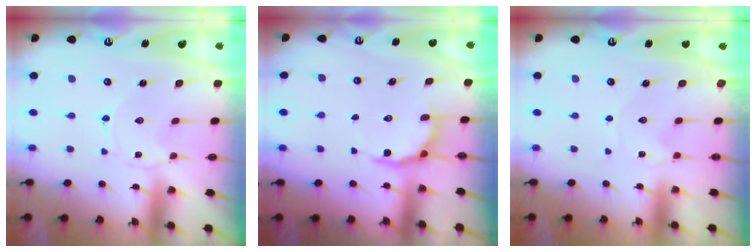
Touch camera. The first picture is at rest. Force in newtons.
{"total": 5.3, "press": 4.9, "slide": 2.0}
{"total": 0.0}